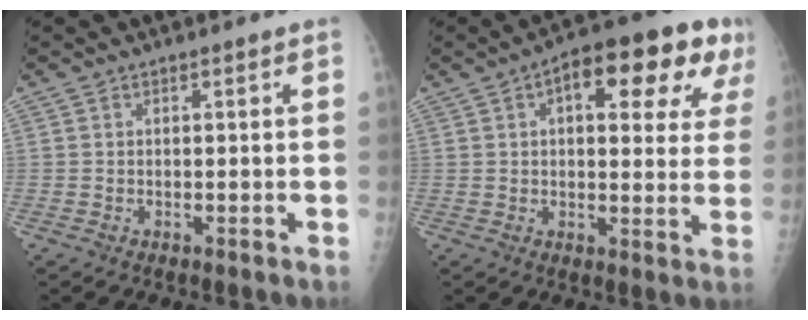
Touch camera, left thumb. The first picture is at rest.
{"total": 17.4, "force": [7.2, 7.2, 14.1], "torque": [-0.156, 0.013, 0.086]}